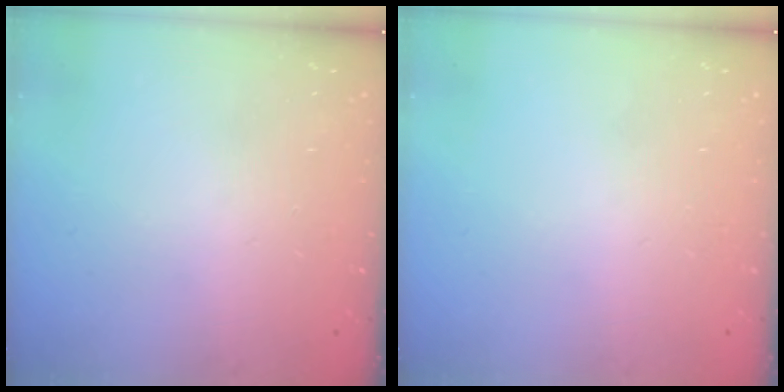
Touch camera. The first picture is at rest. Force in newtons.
{"total": 0.0}